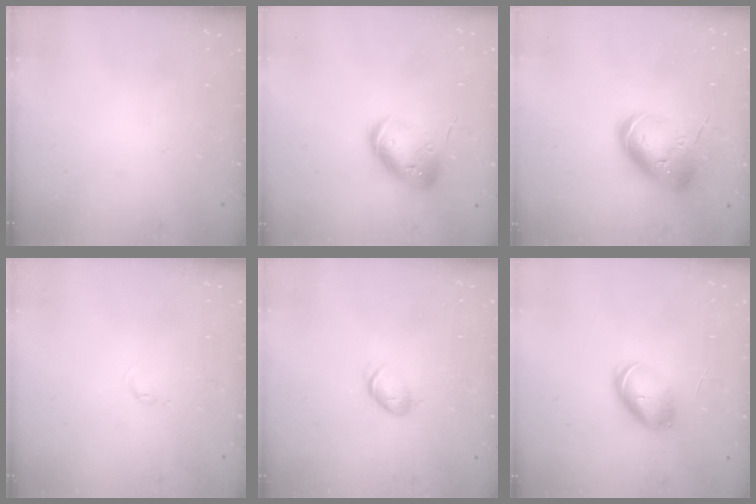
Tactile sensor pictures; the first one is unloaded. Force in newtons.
{"total": 14.4, "press": 14.2, "slide": 2.0}
{"total": 14.6, "press": 14.5, "slide": 2.3}
{"total": 2.4, "press": 2.3, "slide": 0.4}
{"total": 5.6, "press": 5.6, "slide": 1.0}
{"total": 8.3, "press": 8.2, "slide": 0.9}